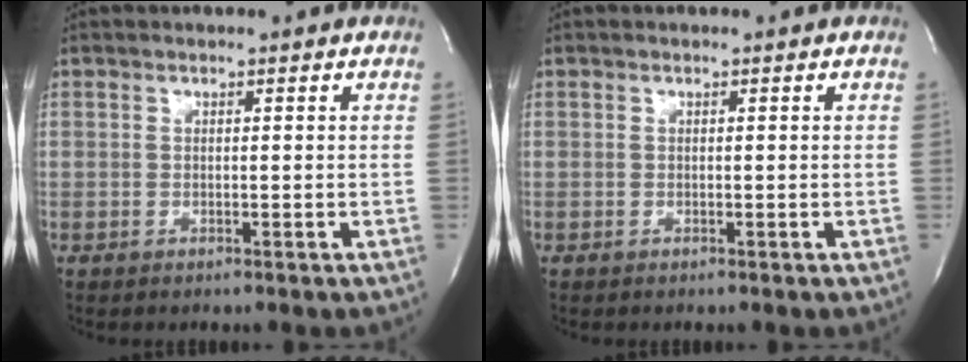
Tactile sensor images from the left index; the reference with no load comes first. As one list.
[{"total": 0.0}]